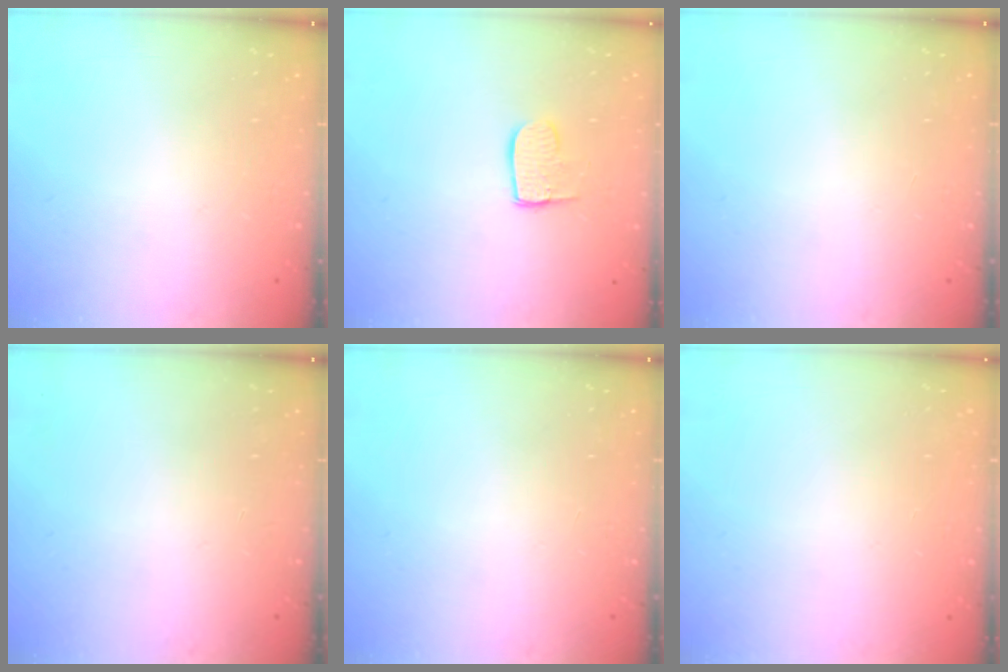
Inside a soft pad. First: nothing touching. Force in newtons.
{"total": 7.0, "press": 7.0, "slide": 0.3}
{"total": 0.0}
{"total": 0.0}
{"total": 0.0}
{"total": 0.0}